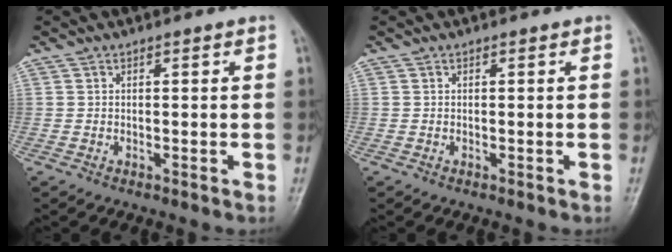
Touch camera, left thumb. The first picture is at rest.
{"total": 0.0}